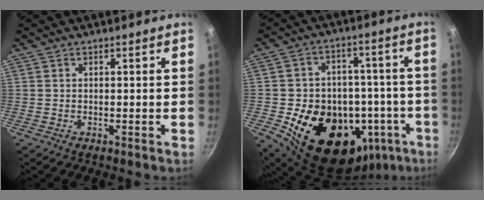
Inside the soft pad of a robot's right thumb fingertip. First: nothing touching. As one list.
[{"total": 26.8, "force": [-9.0, 18.5, 17.2], "torque": [-0.231, 0.027, -0.107]}]